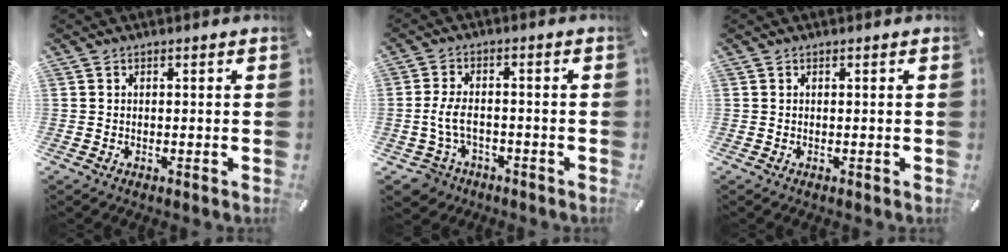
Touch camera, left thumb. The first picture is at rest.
{"total": 6.6, "force": [-1.9, 4.7, 4.3], "torque": [-0.101, 0.012, -0.038]}
{"total": 0.0}